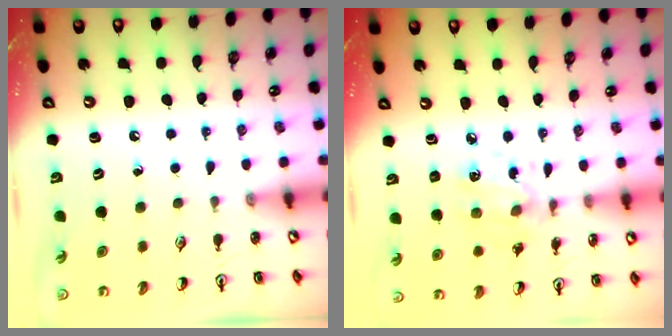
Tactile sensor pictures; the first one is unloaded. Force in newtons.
{"total": 6.1, "press": 6.1, "slide": 0.4}